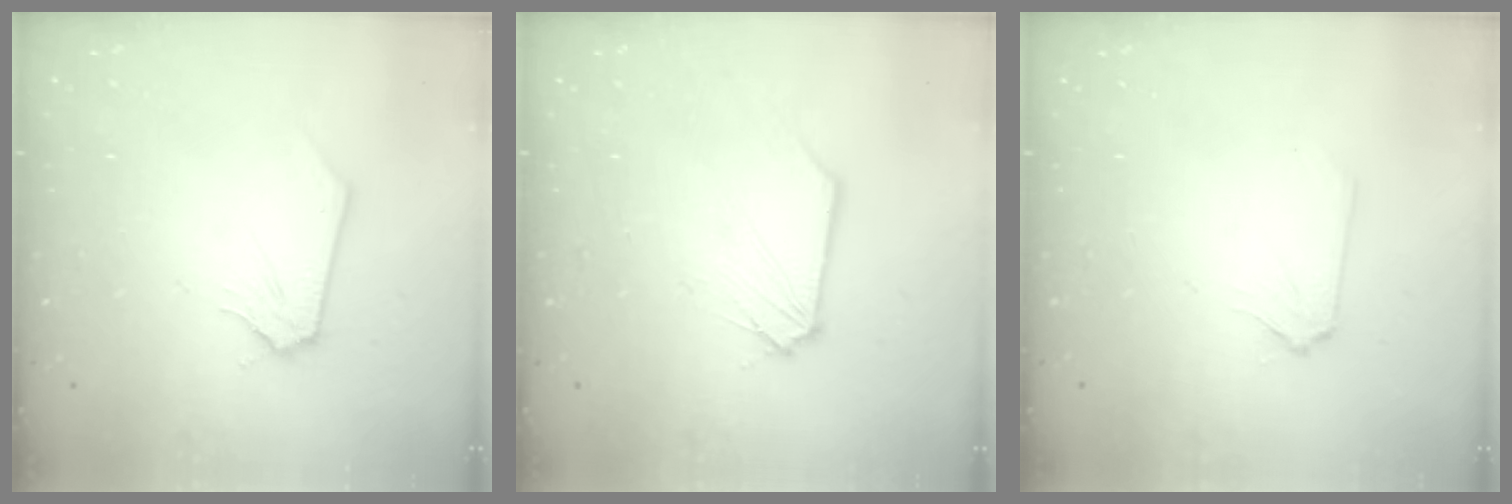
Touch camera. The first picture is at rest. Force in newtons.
{"total": 0.7, "press": 0.7, "slide": 0.1}
{"total": 2.2, "press": 2.2, "slide": 0.3}